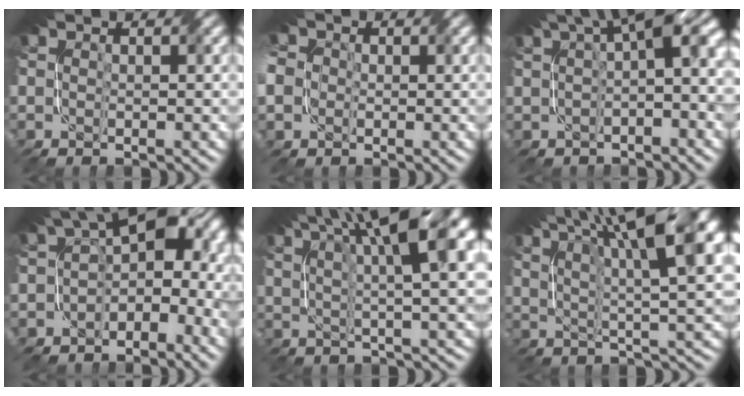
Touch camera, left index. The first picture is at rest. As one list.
[{"total": 6.2, "force": [-0.3, 5.9, 2.0], "torque": [-0.065, 0.015, -0.049]}, {"total": 6.2, "force": [1.9, 1.9, 5.6], "torque": [-0.070, 0.026, 0.021]}, {"total": 8.5, "force": [-0.8, 5.5, 6.4], "torque": [-0.074, 0.009, -0.024]}, {"total": 10.2, "force": [5.1, 2.5, 8.4], "torque": [-0.102, 0.030, 0.074]}, {"total": 11.3, "force": [6.3, 2.4, 9.0], "torque": [-0.130, 0.023, 0.103]}]